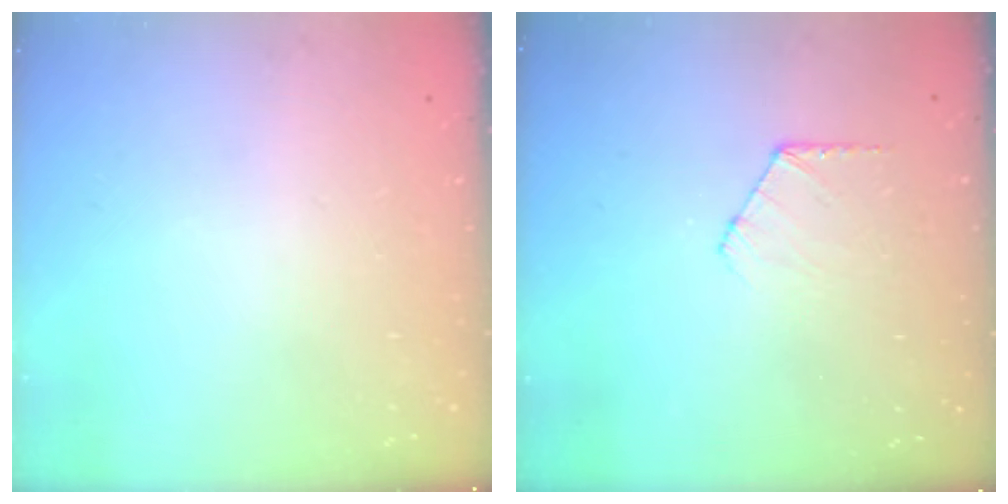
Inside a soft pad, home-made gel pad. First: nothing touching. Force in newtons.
{"total": 5.2, "press": 5.2, "slide": 0.4}